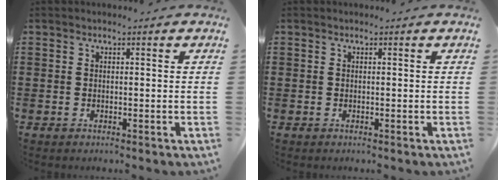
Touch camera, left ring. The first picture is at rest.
{"total": 0.0}